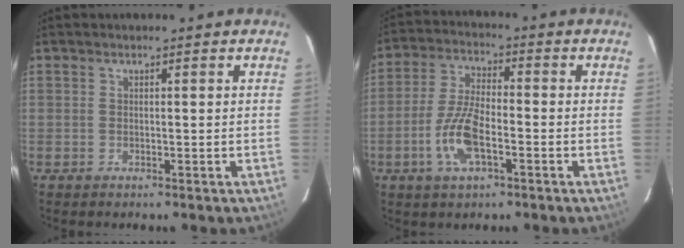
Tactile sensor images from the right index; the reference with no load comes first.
{"total": 10.9, "force": [-4.4, 4.0, 9.1], "torque": [-0.198, 0.001, -0.087]}